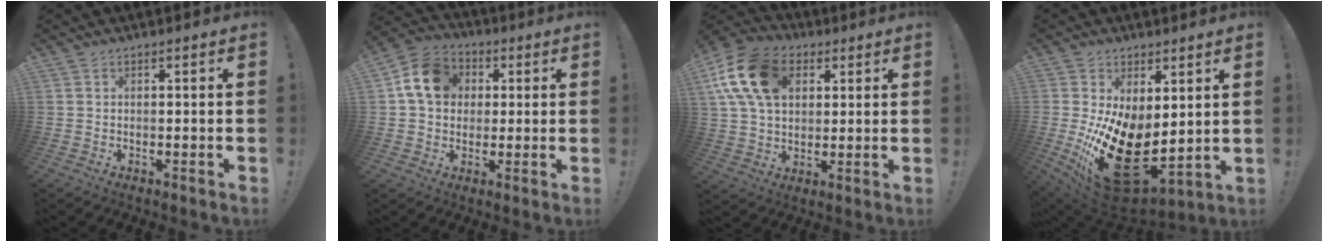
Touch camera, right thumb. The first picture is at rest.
{"total": 13.3, "force": [3.2, 10.9, 6.9], "torque": [-0.096, 0.006, 0.067]}
{"total": 18.4, "force": [6.3, 13.0, 11.3], "torque": [-0.205, -0.014, 0.121]}
{"total": 20.2, "force": [-1.8, 11.9, 16.2], "torque": [-0.282, -0.013, -0.008]}